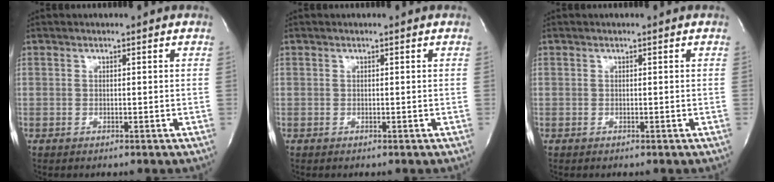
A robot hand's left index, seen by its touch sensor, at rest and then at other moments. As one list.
[{"total": 0.0}, {"total": 0.0}]